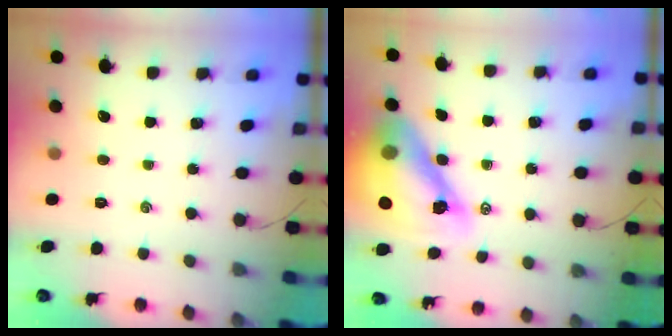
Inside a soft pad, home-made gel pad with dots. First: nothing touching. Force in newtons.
{"total": 19.6, "press": 18.8, "slide": 5.4}